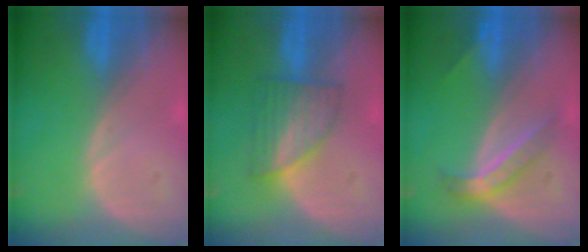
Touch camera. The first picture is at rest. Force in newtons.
{"total": 5.8, "press": 5.7, "slide": 0.8}
{"total": 4.4, "press": 4.3, "slide": 0.8}